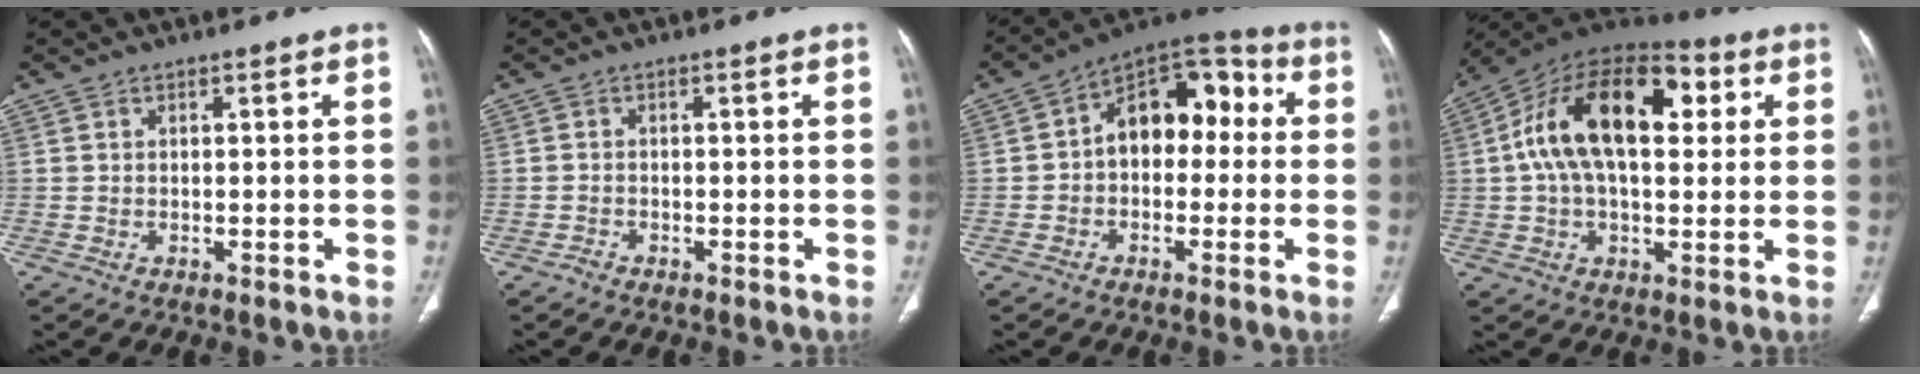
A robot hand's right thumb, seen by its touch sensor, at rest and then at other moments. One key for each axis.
{"total": 0.8, "fx": -0.7, "fy": 0.3, "fz": 0.0, "tx": -0.004, "ty": 0.000, "tz": -0.019}
{"total": 13.3, "fx": 0.6, "fy": 8.7, "fz": 10.0, "tx": -0.103, "ty": 0.048, "tz": -0.008}
{"total": 21.3, "fx": 4.6, "fy": 11.7, "fz": 17.3, "tx": -0.281, "ty": 0.033, "tz": 0.064}